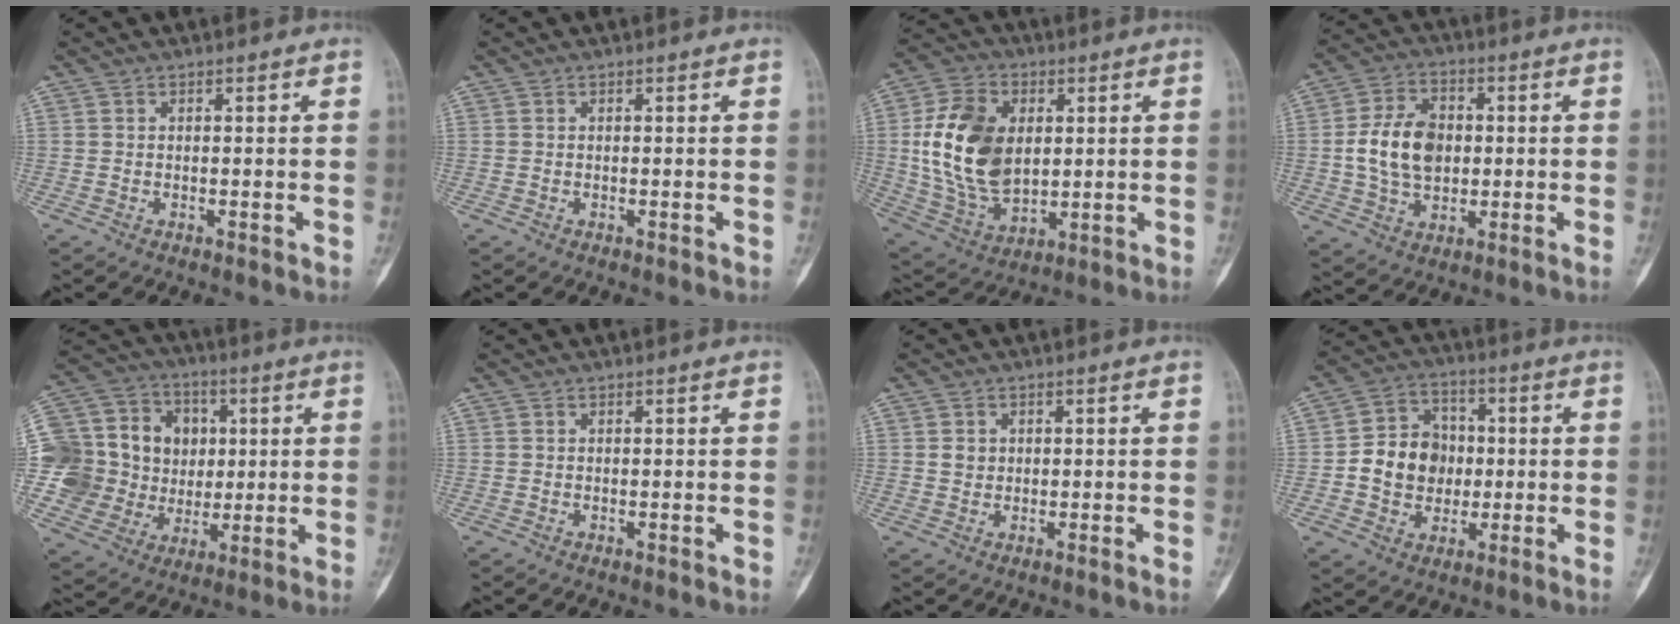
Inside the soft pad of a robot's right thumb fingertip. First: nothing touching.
{"total": 0.0}
{"total": 18.4, "force": [2.4, 12.3, 13.4], "torque": [-0.234, -0.009, 0.055]}
{"total": 11.8, "force": [0.2, 8.1, 8.5], "torque": [-0.141, 0.010, 0.003]}
{"total": 22.3, "force": [1.9, 19.2, 11.2], "torque": [-0.198, 0.039, 0.054]}
{"total": 0.0}
{"total": 1.5, "force": [0.3, 1.3, 0.8], "torque": [-0.009, 0.000, 0.006]}
{"total": 11.4, "force": [-0.7, 9.6, 6.1], "torque": [-0.070, 0.023, -0.015]}